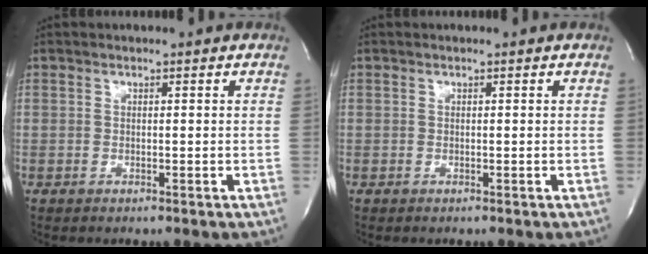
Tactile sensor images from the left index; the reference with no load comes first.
{"total": 0.0}